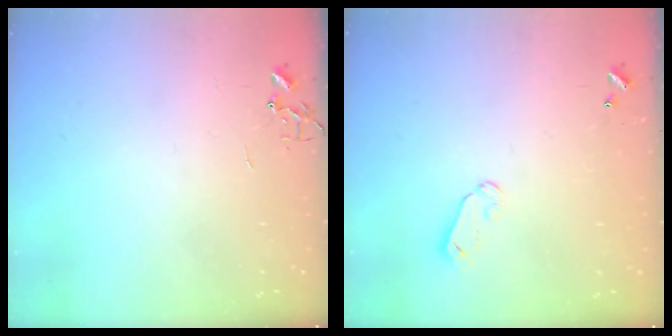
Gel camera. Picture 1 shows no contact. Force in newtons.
{"total": 4.1, "press": 4.0, "slide": 0.4}